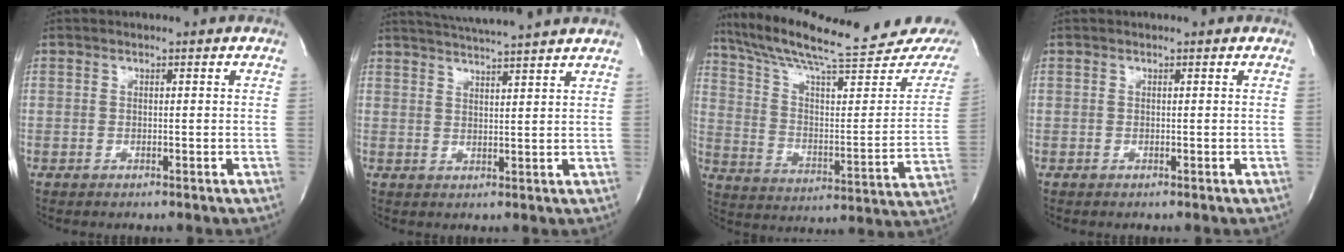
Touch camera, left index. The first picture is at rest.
{"total": 10.2, "force": [9.3, -1.1, 4.1], "torque": [-0.075, 0.015, 0.130]}
{"total": 24.3, "force": [21.1, 1.8, 12.0], "torque": [-0.191, -0.048, 0.301]}
{"total": 0.0}